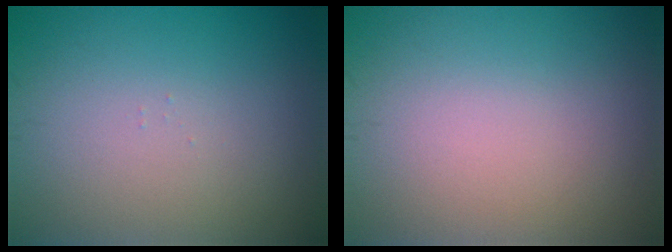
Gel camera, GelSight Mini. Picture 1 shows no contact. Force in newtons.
{"total": 0.0}